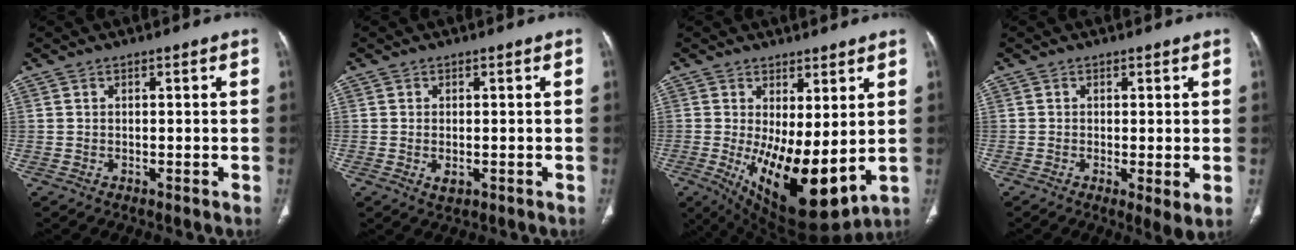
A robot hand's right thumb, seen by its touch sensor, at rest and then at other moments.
{"total": 1.9, "force": [-0.6, 1.0, 1.5], "torque": [-0.030, -0.003, -0.007]}
{"total": 16.3, "force": [-1.1, 6.6, 14.9], "torque": [-0.245, -0.037, 0.009]}
{"total": 3.8, "force": [-0.7, 0.8, 3.6], "torque": [-0.068, -0.017, -0.014]}